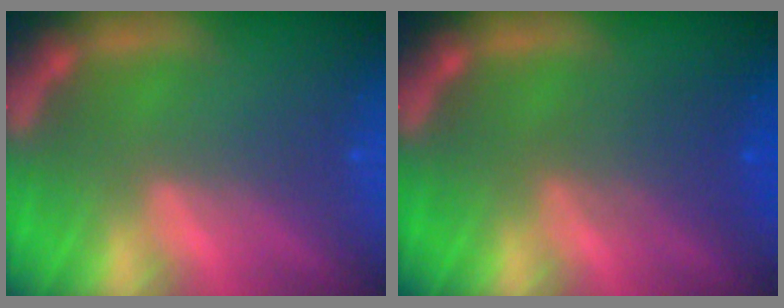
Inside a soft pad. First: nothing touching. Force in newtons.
{"total": 3.1}